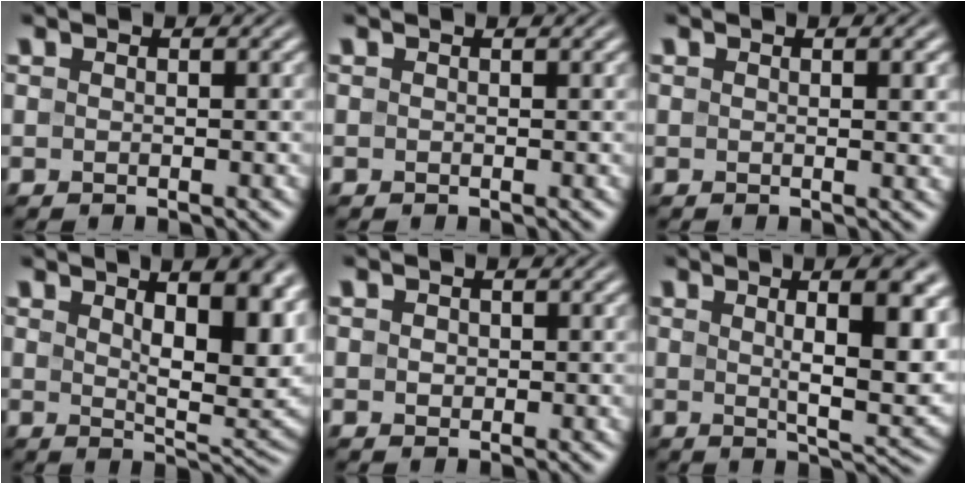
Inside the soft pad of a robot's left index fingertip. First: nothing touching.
{"total": 0.0}
{"total": 2.4, "force": [0.5, 0.6, 2.2], "torque": [-0.023, 0.002, 0.005]}
{"total": 11.0, "force": [3.7, 4.4, 9.3], "torque": [-0.109, 0.004, 0.052]}
{"total": 0.8, "force": [0.1, 0.7, 0.4], "torque": [-0.006, 0.000, 0.000]}
{"total": 11.4, "force": [2.5, 3.6, 10.5], "torque": [-0.120, 0.007, 0.027]}